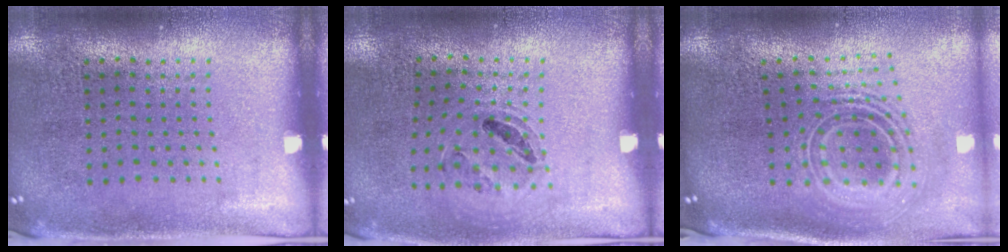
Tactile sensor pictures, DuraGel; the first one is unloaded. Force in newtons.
{"total": 0.9, "press": 0.9, "slide": 0.2}
{"total": 2.7, "press": 1.8, "slide": 1.9}